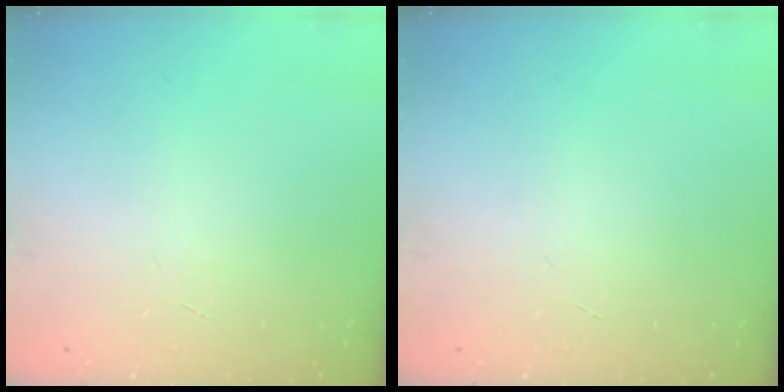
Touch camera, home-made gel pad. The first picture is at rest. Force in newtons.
{"total": 0.0}